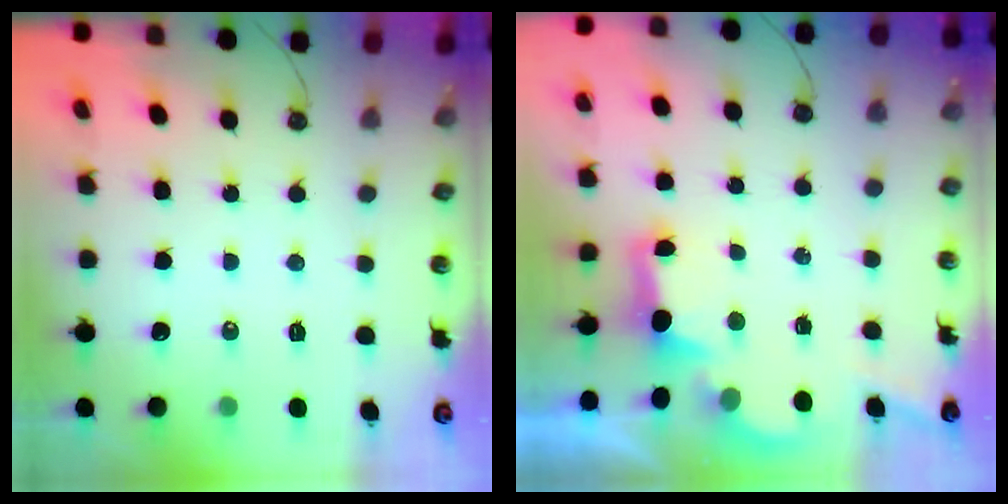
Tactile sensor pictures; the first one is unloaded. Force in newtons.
{"total": 2.8, "press": 2.6, "slide": 0.9}